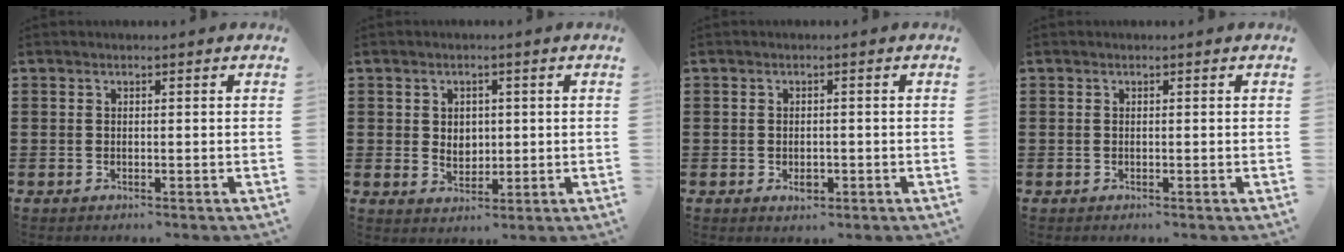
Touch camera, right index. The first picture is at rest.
{"total": 2.9, "force": [0.6, 2.6, 1.1], "torque": [-0.022, 0.007, 0.007]}
{"total": 1.9, "force": [-0.6, 1.2, 1.3], "torque": [-0.025, 0.002, -0.011]}
{"total": 0.0}